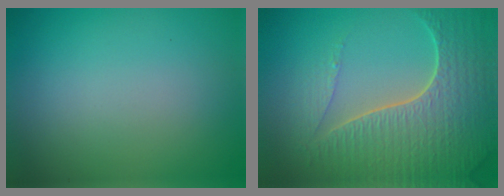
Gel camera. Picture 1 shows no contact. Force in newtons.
{"total": 7.5, "press": 5.6, "slide": 5.0}